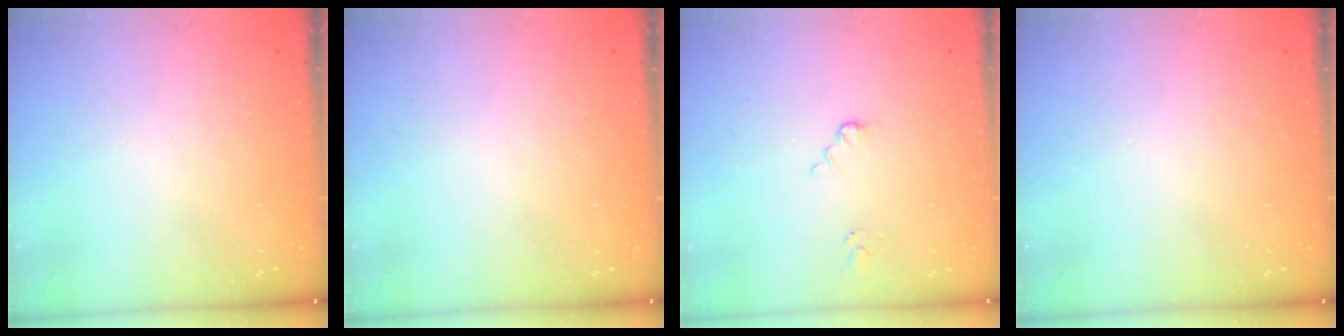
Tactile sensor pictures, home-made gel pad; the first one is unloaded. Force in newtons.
{"total": 0.0}
{"total": 1.5, "press": 1.5, "slide": 0.1}
{"total": 0.0}